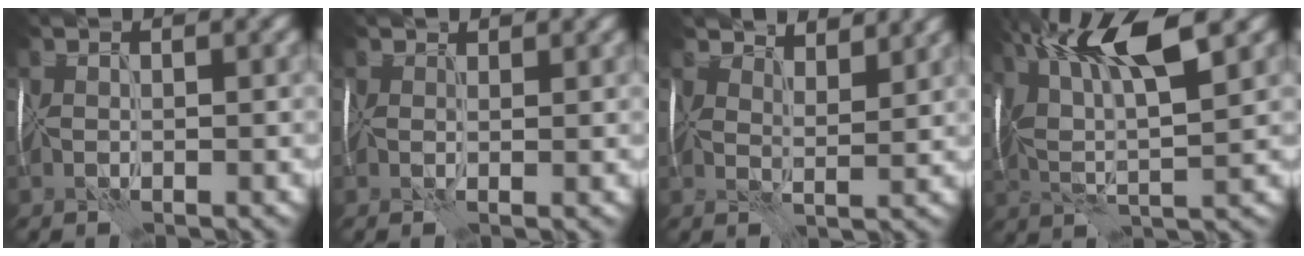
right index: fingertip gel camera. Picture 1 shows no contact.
{"total": 1.8, "force": [1.2, 1.0, 1.0], "torque": [-0.017, 0.008, 0.006]}
{"total": 4.9, "force": [4.6, 1.3, 1.1], "torque": [-0.038, 0.006, 0.061]}
{"total": 9.6, "force": [4.5, 2.7, 8.0], "torque": [-0.165, 0.022, 0.078]}